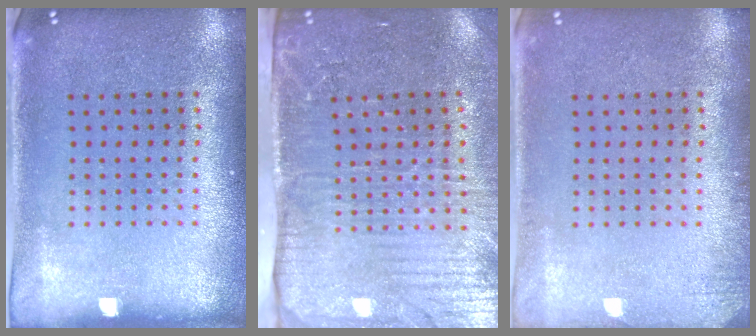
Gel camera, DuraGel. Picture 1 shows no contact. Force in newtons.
{"total": 4.4, "press": 3.7, "slide": 2.5}
{"total": 1.2, "press": 1.2, "slide": 0.2}